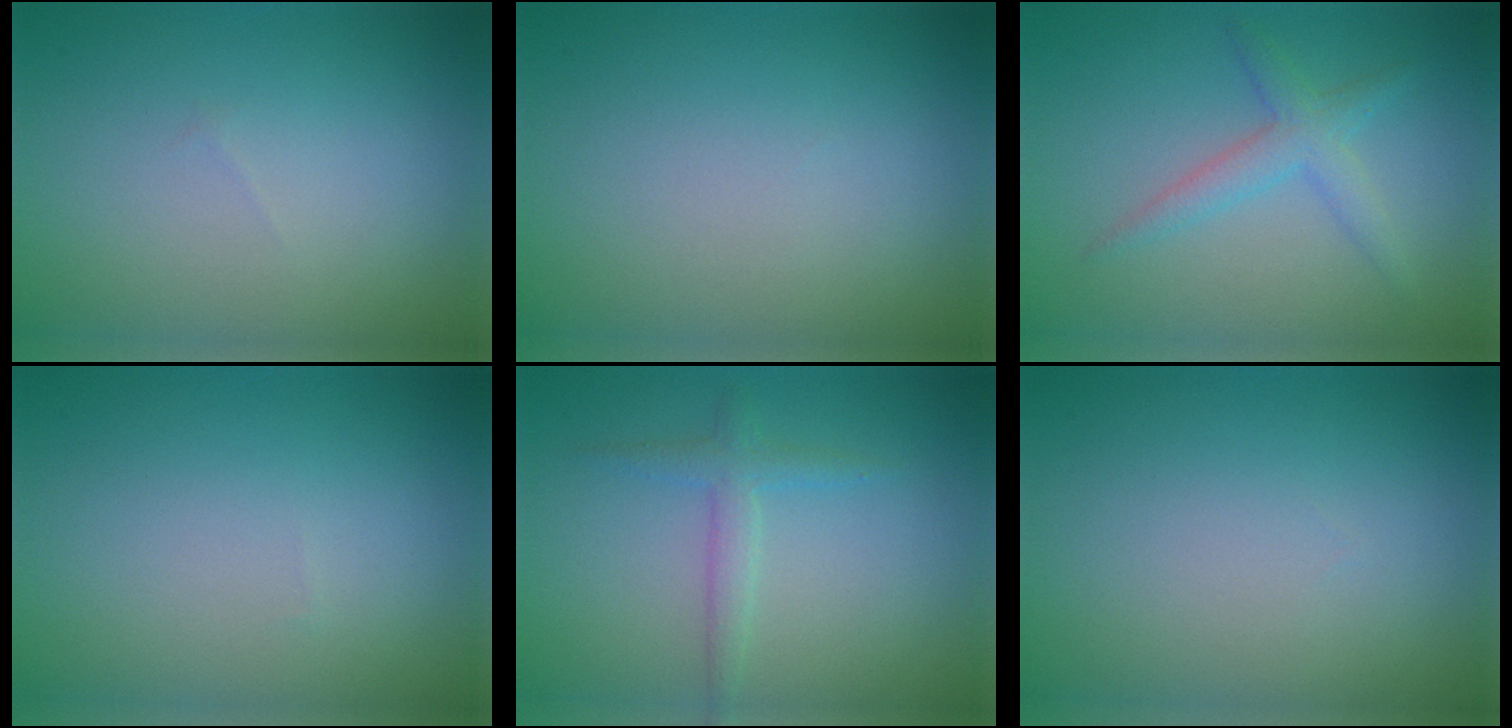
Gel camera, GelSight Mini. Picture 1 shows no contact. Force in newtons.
{"total": 0.0}
{"total": 2.5, "press": 2.5, "slide": 0.1}
{"total": 0.0}
{"total": 1.8, "press": 1.8, "slide": 0.1}
{"total": 0.0}